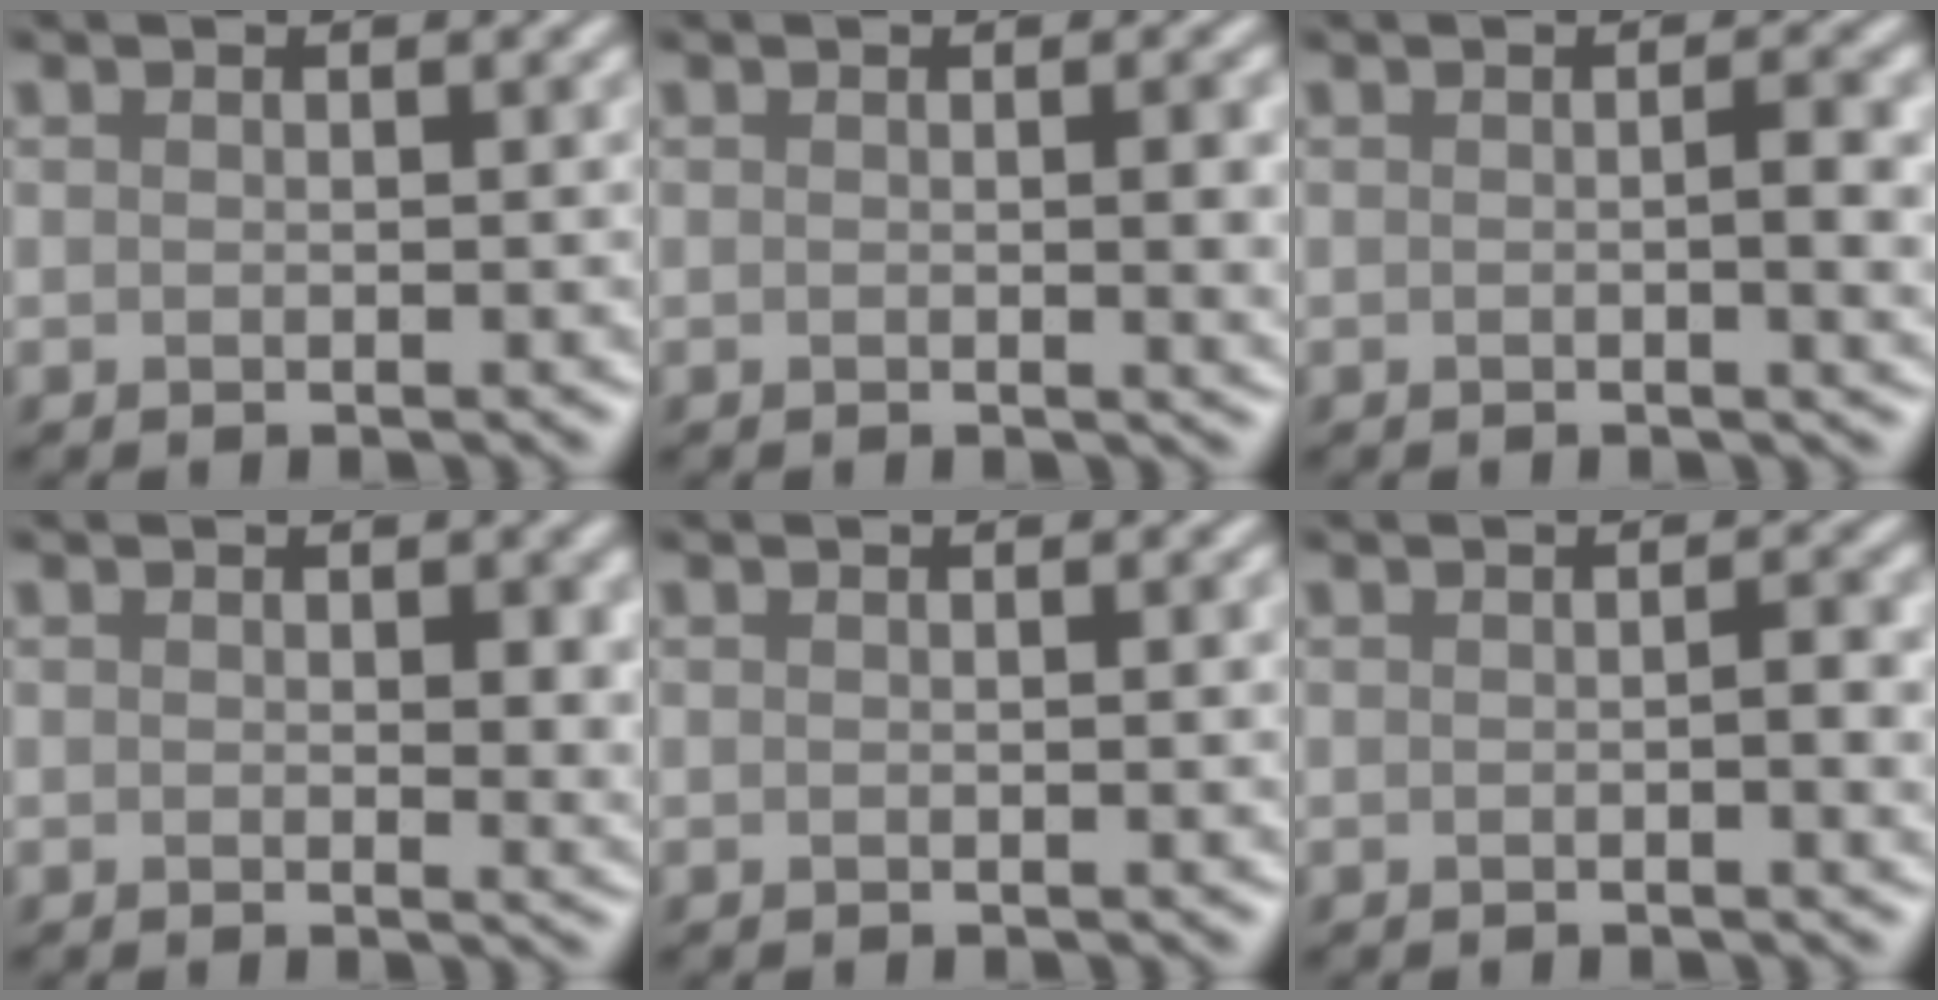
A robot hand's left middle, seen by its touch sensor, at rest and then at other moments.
{"total": 2.6, "force": [0.1, 0.6, 2.6], "torque": [-0.028, -0.001, -0.001]}
{"total": 2.7, "force": [0.0, 0.5, 2.7], "torque": [-0.038, 0.000, -0.002]}
{"total": 2.5, "force": [0.5, 1.2, 2.2], "torque": [-0.022, -0.005, 0.006]}
{"total": 0.8, "force": [0.1, 0.1, 0.7], "torque": [-0.010, 0.003, 0.000]}
{"total": 1.8, "force": [-0.2, 0.3, 1.7], "torque": [-0.027, -0.001, -0.002]}